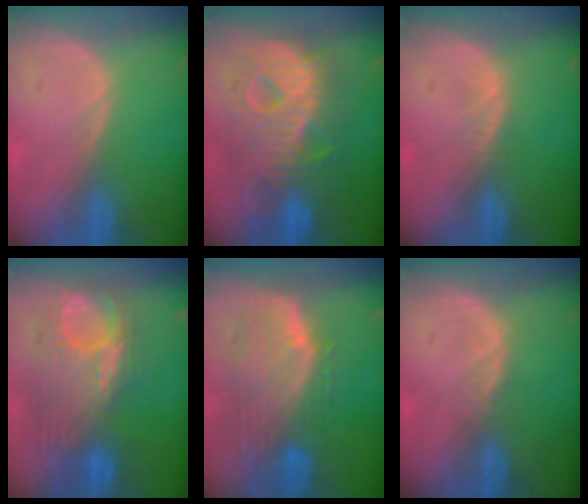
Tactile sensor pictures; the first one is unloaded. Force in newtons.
{"total": 12.7, "press": 12.6, "slide": 1.2}
{"total": 1.1, "press": 1.1, "slide": 0.3}
{"total": 10.2, "press": 9.8, "slide": 2.7}
{"total": 10.0, "press": 8.9, "slide": 4.6}
{"total": 1.1, "press": 1.1, "slide": 0.2}